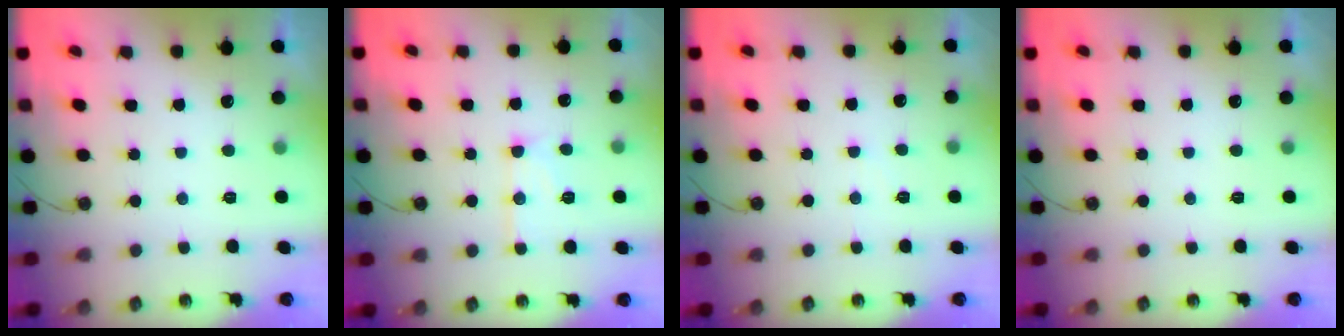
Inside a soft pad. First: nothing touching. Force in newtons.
{"total": 10.0, "press": 10.0, "slide": 0.6}
{"total": 3.3, "press": 3.2, "slide": 0.6}
{"total": 0.0}